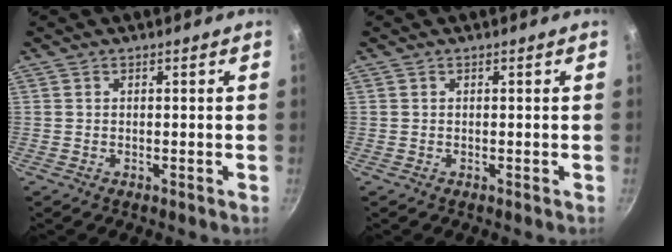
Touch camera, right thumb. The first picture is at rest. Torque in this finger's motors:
{"motor_torque": [-0.04, 0.07, 0.00, 0.00, 0.00]}